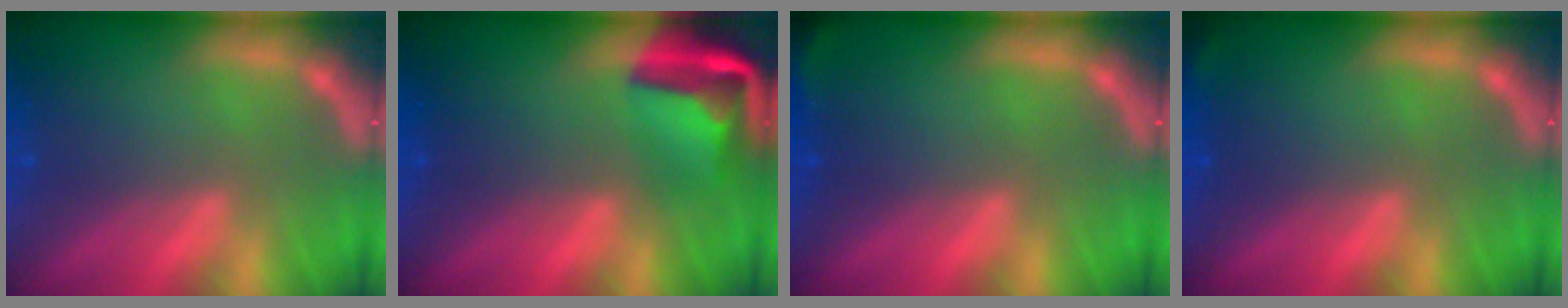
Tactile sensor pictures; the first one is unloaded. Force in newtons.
{"total": 6.9}
{"total": 2.4}
{"total": 0.9}